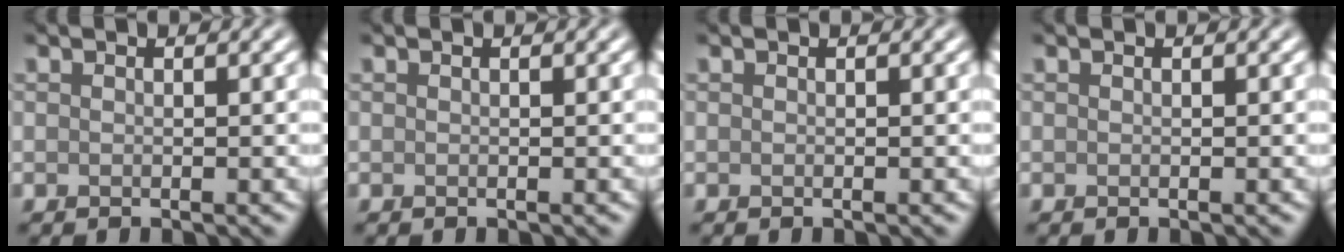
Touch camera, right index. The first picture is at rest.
{"total": 0.0}
{"total": 0.0}
{"total": 0.0}